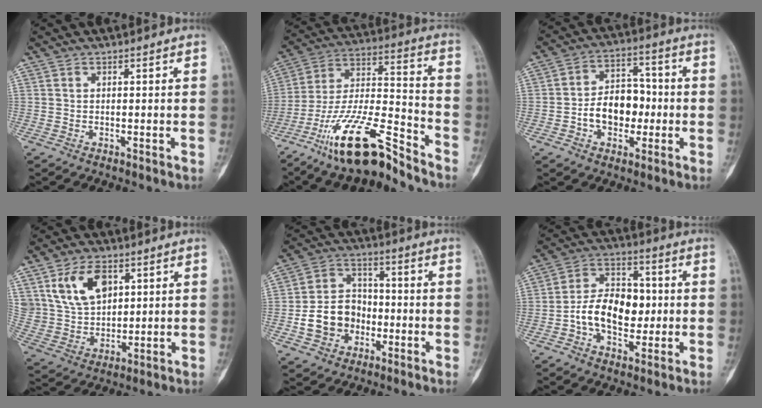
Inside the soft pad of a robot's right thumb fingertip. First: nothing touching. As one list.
[{"total": 18.2, "force": [-13.5, 4.2, 11.4], "torque": [-0.210, 0.087, -0.245]}, {"total": 10.8, "force": [-2.1, 7.6, 7.4], "torque": [-0.083, 0.037, -0.040]}, {"total": 11.9, "force": [5.2, 7.8, 7.3], "torque": [-0.113, -0.019, 0.112]}, {"total": 11.6, "force": [-2.9, 9.5, 6.0], "torque": [-0.080, 0.035, -0.054]}, {"total": 13.4, "force": [-1.3, 8.9, 9.9], "torque": [-0.137, 0.029, -0.026]}]